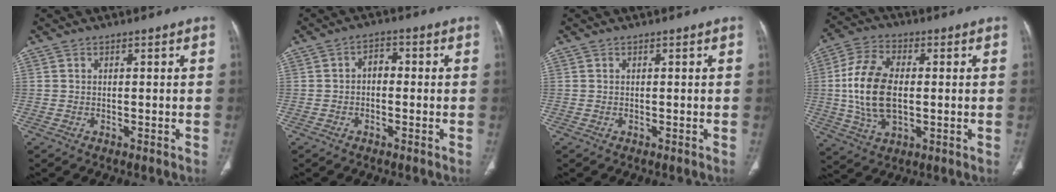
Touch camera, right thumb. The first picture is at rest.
{"total": 3.1, "force": [-0.4, 2.2, 2.2], "torque": [-0.023, 0.014, -0.017]}
{"total": 0.0}
{"total": 14.2, "force": [0.2, 8.0, 11.7], "torque": [-0.237, 0.008, 0.005]}